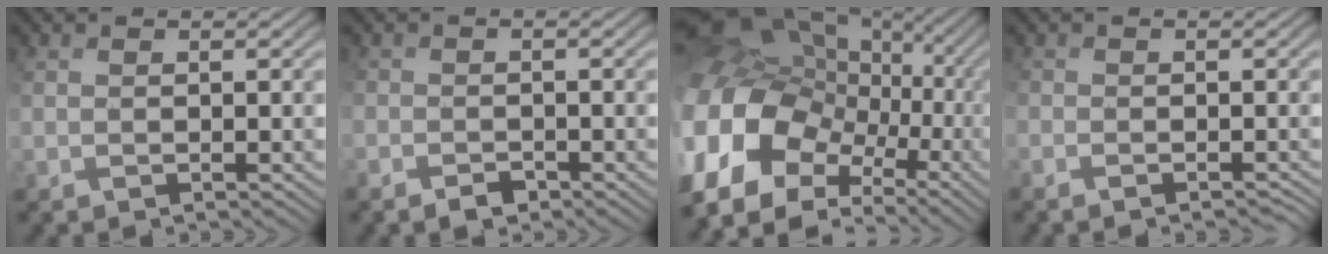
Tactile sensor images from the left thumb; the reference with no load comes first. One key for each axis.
{"total": 2.3, "fx": -1.6, "fy": 1.2, "fz": 1.0, "tx": -0.019, "ty": -0.005, "tz": -0.035}
{"total": 20.8, "fx": -4.0, "fy": 16.5, "fz": 12.0, "tx": -0.334, "ty": -0.004, "tz": -0.059}
{"total": 2.4, "fx": -1.9, "fy": 1.0, "fz": 1.0, "tx": -0.018, "ty": -0.010, "tz": -0.029}